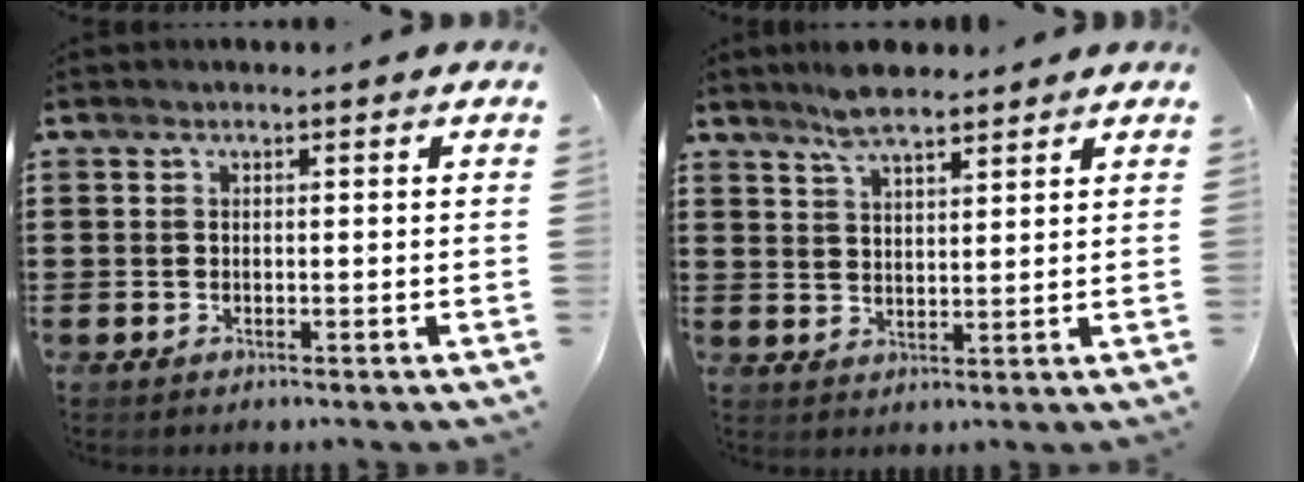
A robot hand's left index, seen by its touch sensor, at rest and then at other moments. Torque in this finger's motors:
{"motor_torque": [1.16, -0.98, 0.34, 0.13]}